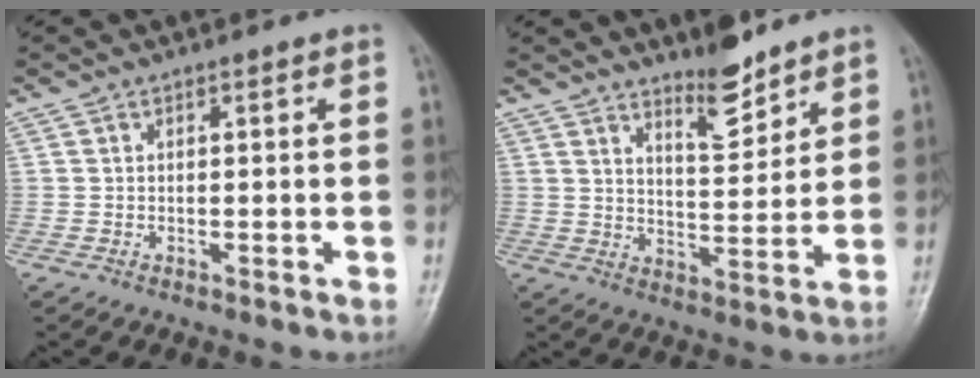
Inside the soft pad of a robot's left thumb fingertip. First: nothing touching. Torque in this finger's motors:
{"motor_torque": [0.74, 0.77, -0.22, -0.42, 0.07]}